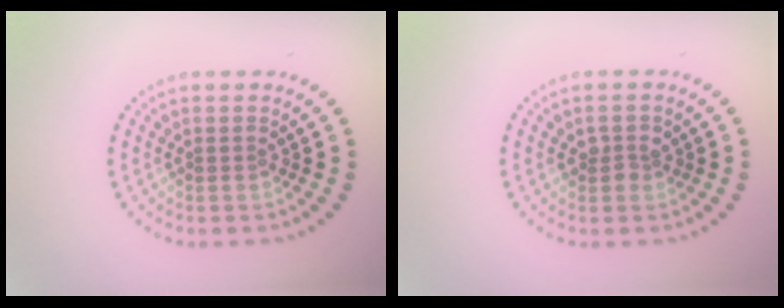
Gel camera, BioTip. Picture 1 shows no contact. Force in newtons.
{"total": 1.3, "press": 1.2, "slide": 0.4}